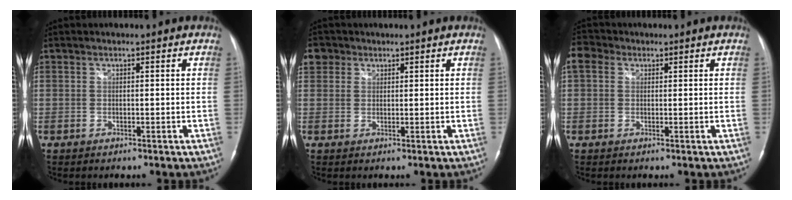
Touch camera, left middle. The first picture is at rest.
{"total": 3.2, "force": [1.7, 2.7, 0.5], "torque": [-0.007, 0.014, 0.030]}
{"total": 3.6, "force": [1.4, 2.8, 1.8], "torque": [-0.050, 0.026, 0.027]}